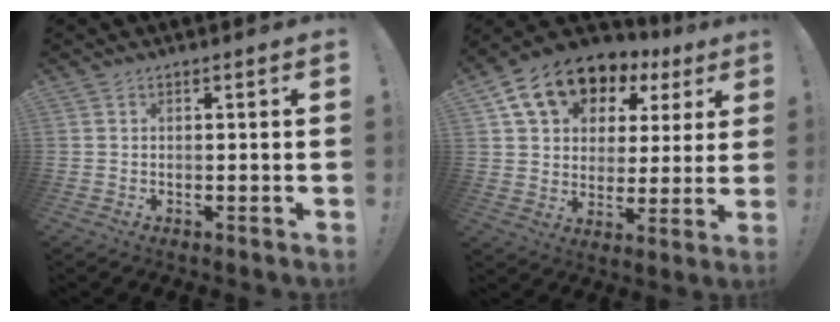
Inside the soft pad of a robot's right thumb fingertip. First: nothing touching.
{"total": 14.9, "force": [8.7, 10.0, 6.8], "torque": [-0.117, -0.050, 0.167]}